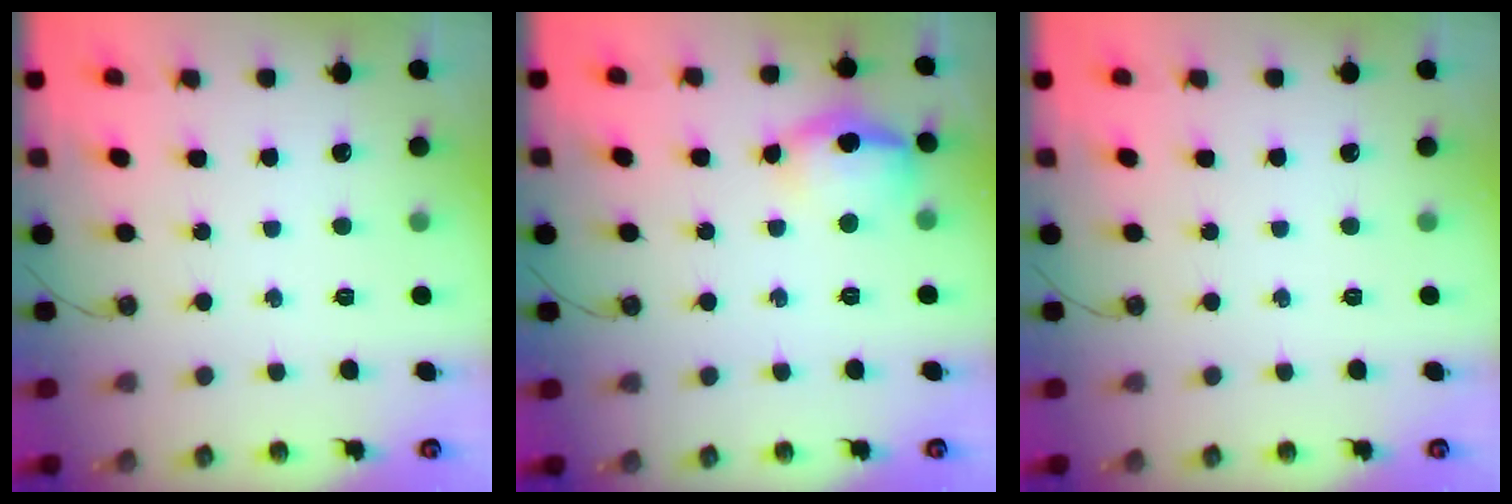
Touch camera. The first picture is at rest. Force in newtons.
{"total": 14.7, "press": 13.0, "slide": 6.7}
{"total": 0.0}